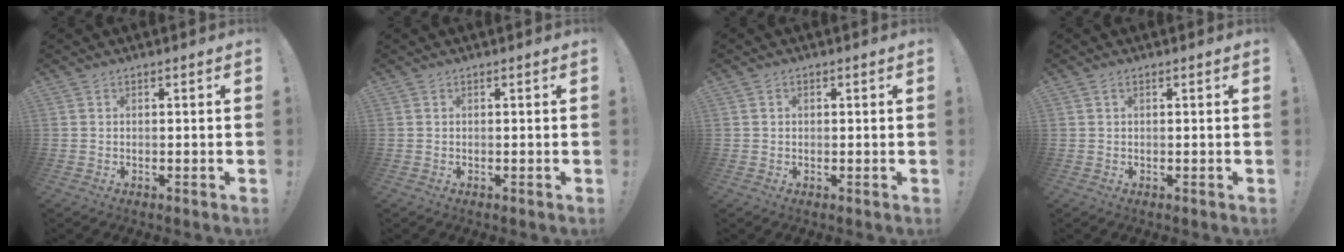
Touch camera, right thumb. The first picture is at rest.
{"total": 0.0}
{"total": 0.7, "force": [0.1, 0.7, 0.3], "torque": [-0.006, 0.003, 0.001]}
{"total": 0.7, "force": [0.3, 0.4, 0.6], "torque": [-0.007, 0.000, 0.004]}